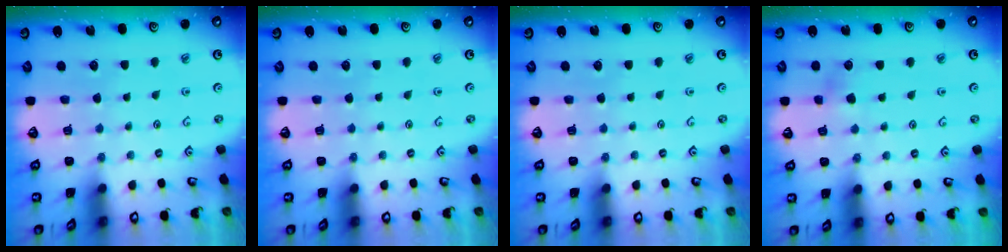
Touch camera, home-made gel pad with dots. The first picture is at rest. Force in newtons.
{"total": 0.0}
{"total": 0.0}
{"total": 3.3, "press": 3.3, "slide": 0.4}